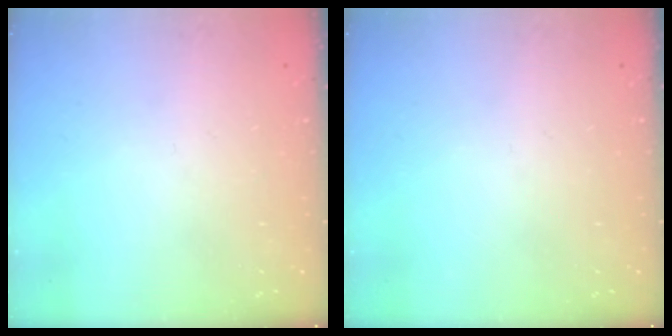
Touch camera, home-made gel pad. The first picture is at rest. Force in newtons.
{"total": 0.0}